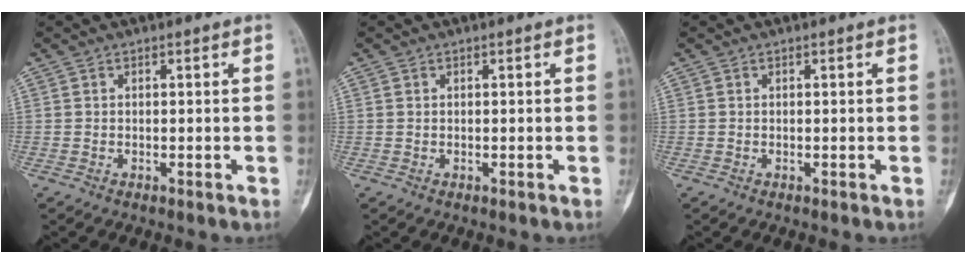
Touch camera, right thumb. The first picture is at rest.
{"total": 0.0}
{"total": 0.0}